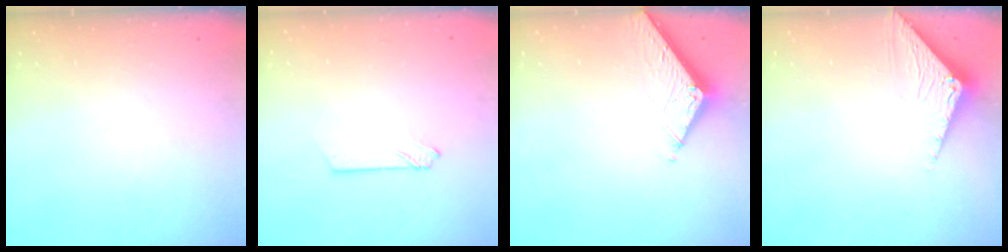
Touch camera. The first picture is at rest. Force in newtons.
{"total": 2.7, "press": 2.7, "slide": 0.3}
{"total": 5.9, "press": 5.9, "slide": 0.4}
{"total": 3.4, "press": 3.4, "slide": 0.2}